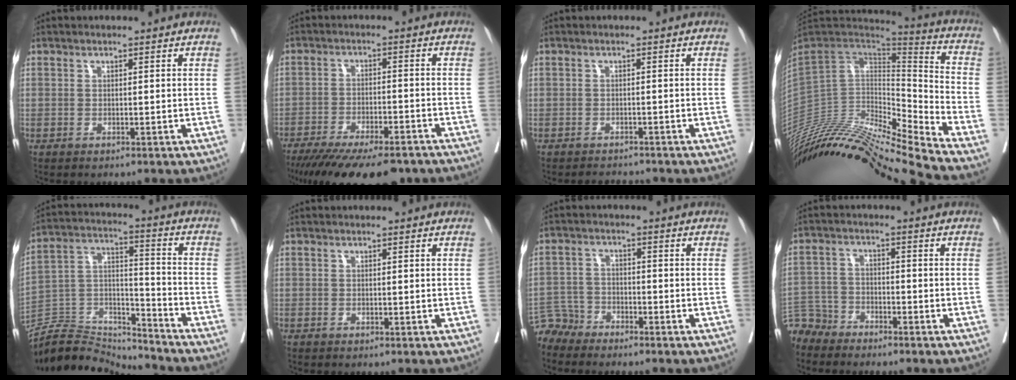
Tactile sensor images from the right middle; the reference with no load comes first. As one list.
[{"total": 17.9, "force": [-14.4, 4.3, 9.7], "torque": [-0.156, -0.027, -0.210]}, {"total": 1.6, "force": [-1.6, 0.2, -0.2], "torque": [0.001, -0.008, -0.023]}, {"total": 26.3, "force": [-23.8, -0.1, 11.2], "torque": [-0.210, -0.015, -0.407]}, {"total": 12.5, "force": [-12.5, 1.2, -0.3], "torque": [0.005, 0.049, -0.234]}, {"total": 0.0}, {"total": 3.6, "force": [-3.4, 0.8, -1.1], "torque": [0.020, -0.003, -0.067]}, {"total": 5.2, "force": [-4.9, 1.6, -0.7], "torque": [0.014, 0.000, -0.101]}]